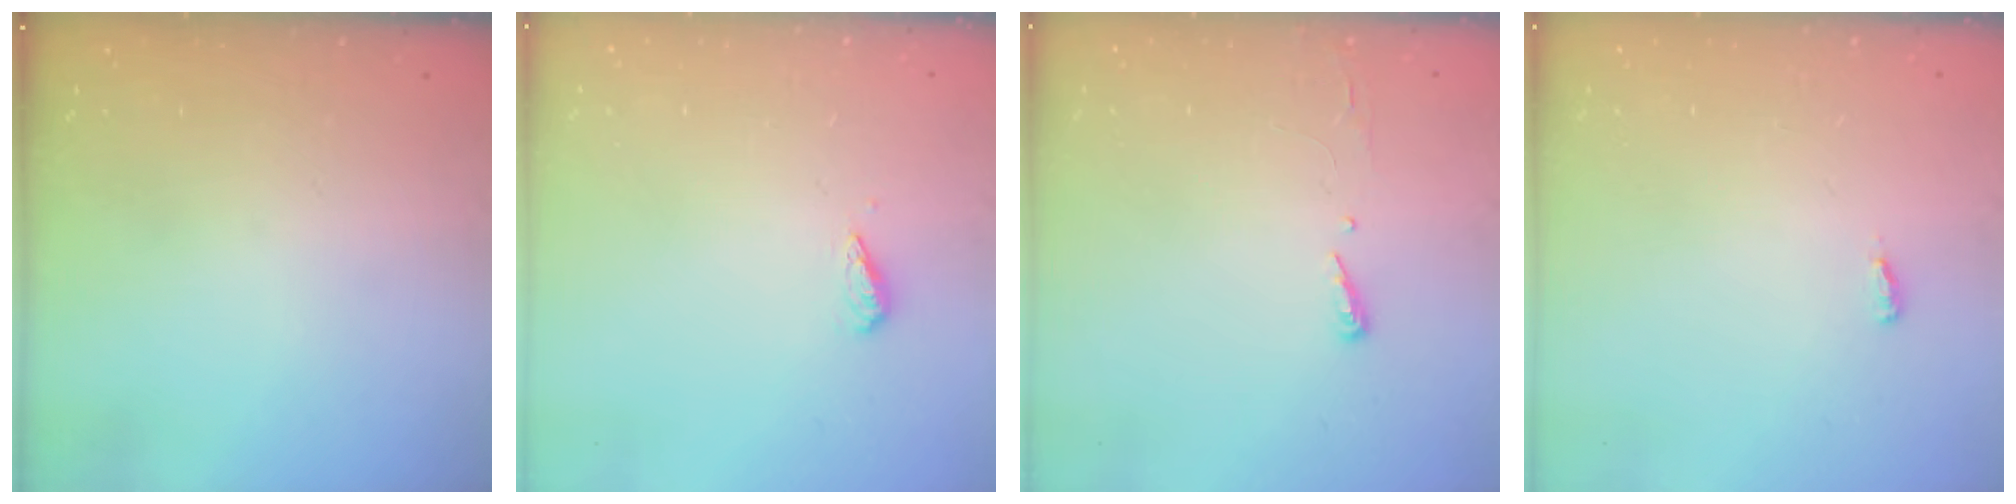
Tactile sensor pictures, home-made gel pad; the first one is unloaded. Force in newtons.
{"total": 2.7, "press": 2.7, "slide": 0.6}
{"total": 2.9, "press": 2.9, "slide": 0.4}
{"total": 2.6, "press": 2.4, "slide": 1.0}